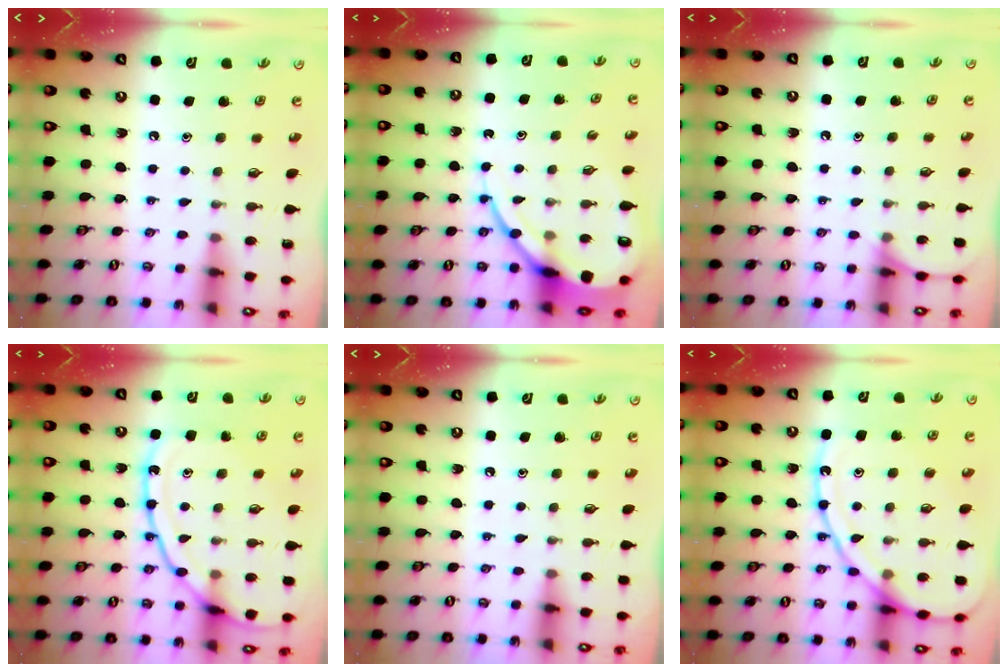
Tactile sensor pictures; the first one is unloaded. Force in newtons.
{"total": 13.4, "press": 13.3, "slide": 1.4}
{"total": 6.6, "press": 6.5, "slide": 0.7}
{"total": 16.2, "press": 16.1, "slide": 1.5}
{"total": 3.7, "press": 3.6, "slide": 0.4}
{"total": 15.3, "press": 15.3, "slide": 1.5}